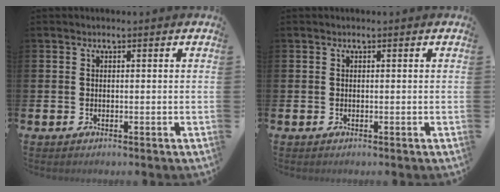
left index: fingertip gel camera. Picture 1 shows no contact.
{"total": 0.0}